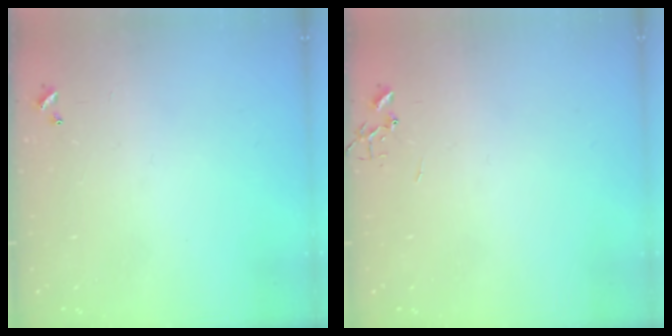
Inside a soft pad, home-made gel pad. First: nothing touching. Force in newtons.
{"total": 0.0}